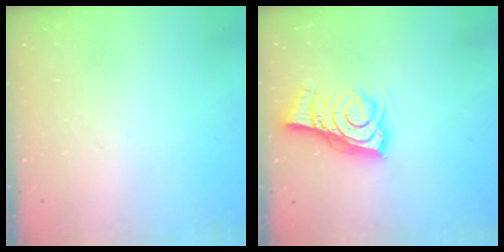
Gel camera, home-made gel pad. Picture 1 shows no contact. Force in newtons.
{"total": 7.1, "press": 7.1, "slide": 0.6}